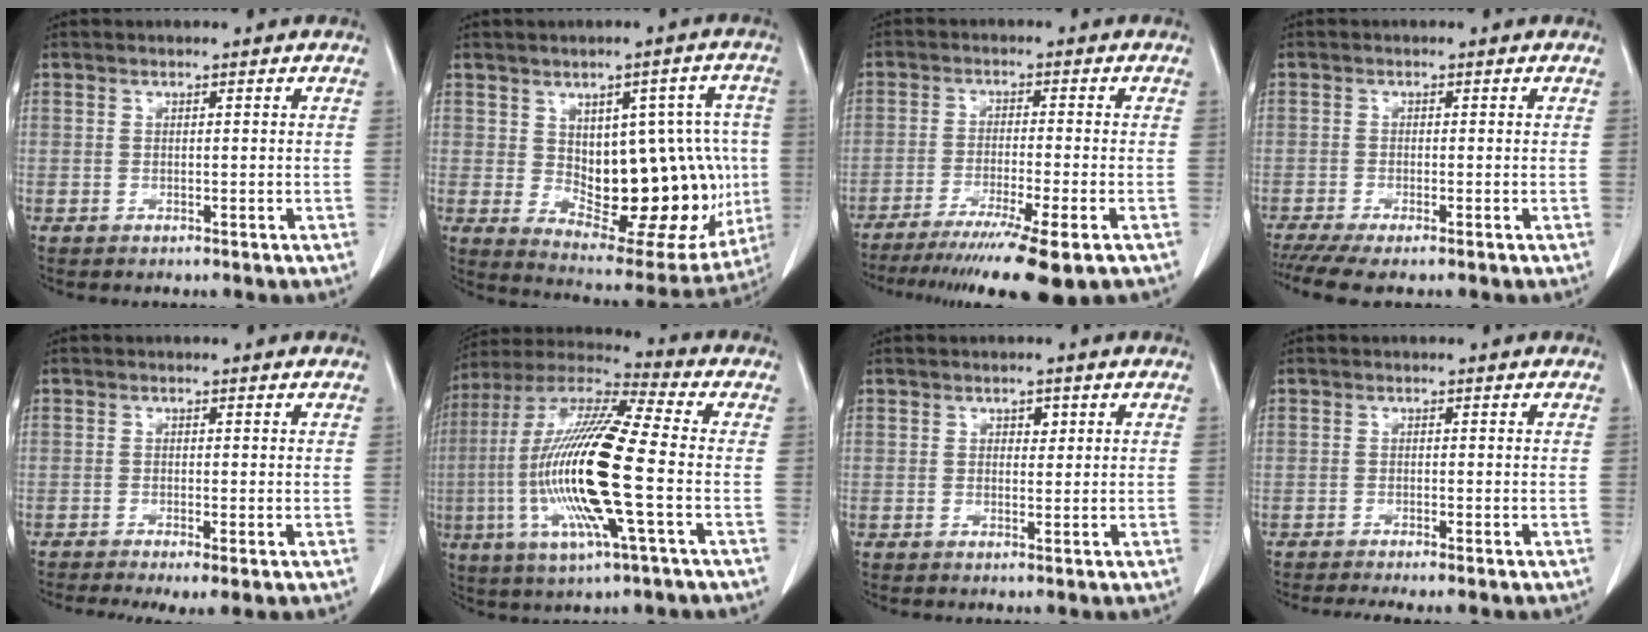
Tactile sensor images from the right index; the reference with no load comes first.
{"total": 19.1, "force": [-0.6, 9.0, 16.8], "torque": [-0.215, 0.012, 0.019]}
{"total": 13.3, "force": [-9.7, -0.2, 9.1], "torque": [-0.134, -0.039, -0.150]}
{"total": 5.2, "force": [-4.1, 0.3, 3.2], "torque": [-0.049, -0.010, -0.069]}
{"total": 4.6, "force": [-2.7, 1.1, 3.5], "torque": [-0.053, -0.014, -0.043]}
{"total": 19.8, "force": [-3.4, 1.6, 19.4], "torque": [-0.409, -0.012, -0.069]}
{"total": 1.4, "force": [0.6, 0.9, 0.9], "torque": [-0.010, -0.001, 0.008]}
{"total": 3.6, "force": [-3.0, 0.0, 2.1], "torque": [-0.026, -0.006, -0.043]}